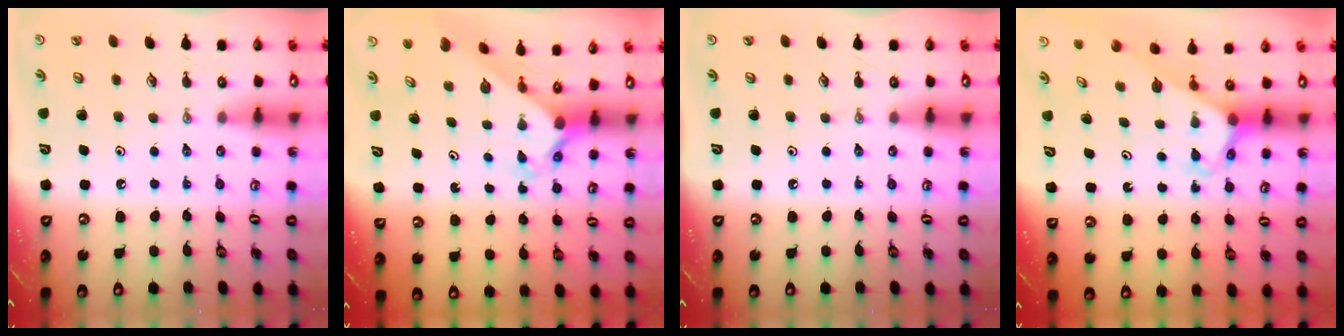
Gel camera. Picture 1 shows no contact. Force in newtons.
{"total": 2.4, "press": 2.3, "slide": 0.2}
{"total": 0.0}
{"total": 2.8, "press": 2.8, "slide": 0.2}